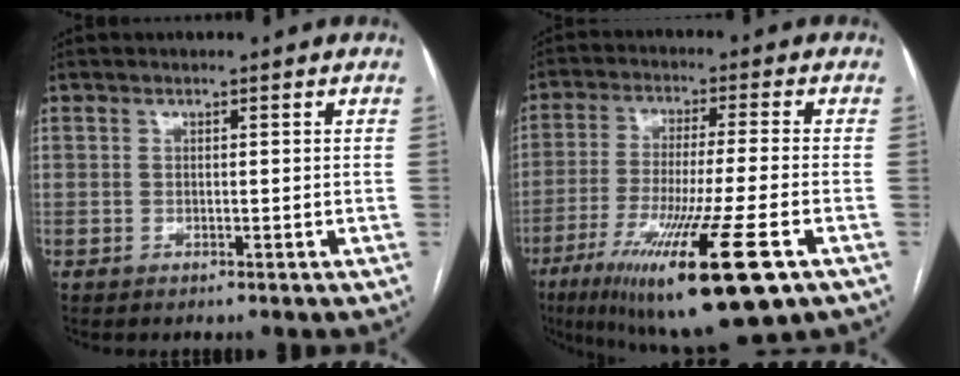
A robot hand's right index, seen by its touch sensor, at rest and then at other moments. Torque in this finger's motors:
{"motor_torque": [1.80, -0.34, 1.05, 0.21]}